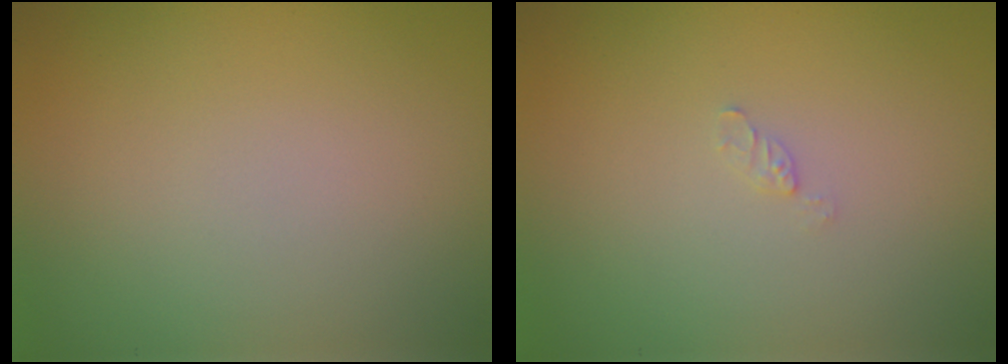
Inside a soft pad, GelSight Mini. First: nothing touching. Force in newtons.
{"total": 0.6, "press": 0.6, "slide": 0.1}